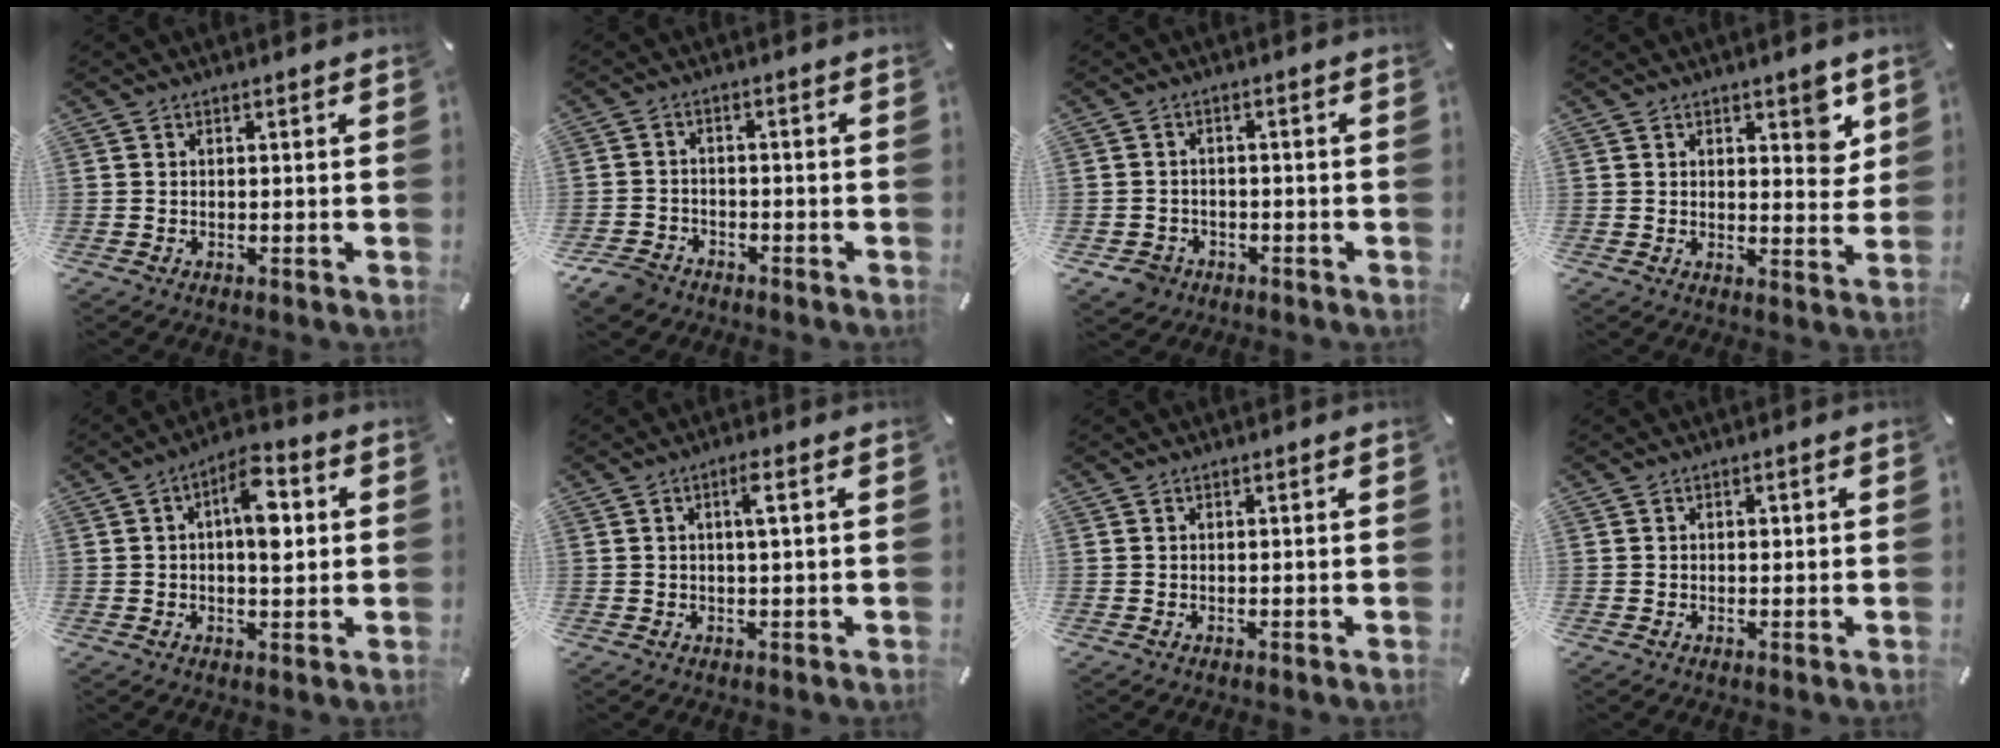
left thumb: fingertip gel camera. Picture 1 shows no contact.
{"total": 5.0, "force": [-3.8, 2.9, 1.3], "torque": [-0.036, 0.017, -0.079]}
{"total": 4.2, "force": [-2.5, 3.3, 1.0], "torque": [-0.028, 0.011, -0.050]}
{"total": 5.8, "force": [3.3, 3.1, 3.7], "torque": [-0.031, -0.020, 0.051]}
{"total": 9.3, "force": [1.6, 4.5, 8.0], "torque": [-0.110, 0.001, 0.022]}
{"total": 3.4, "force": [0.7, 0.5, 3.3], "torque": [-0.058, 0.001, 0.007]}
{"total": 0.0}
{"total": 0.8, "force": [0.0, 0.8, 0.4], "torque": [0.000, 0.001, -0.003]}